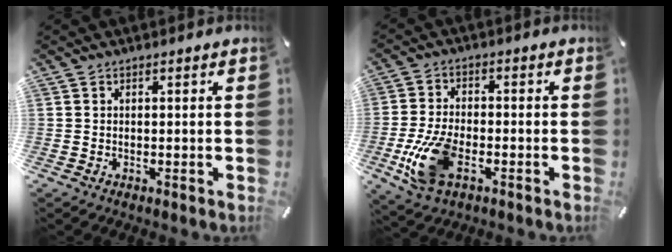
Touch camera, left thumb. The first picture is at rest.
{"total": 12.4, "force": [-4.1, 7.0, 9.4], "torque": [-0.206, 0.001, -0.072]}